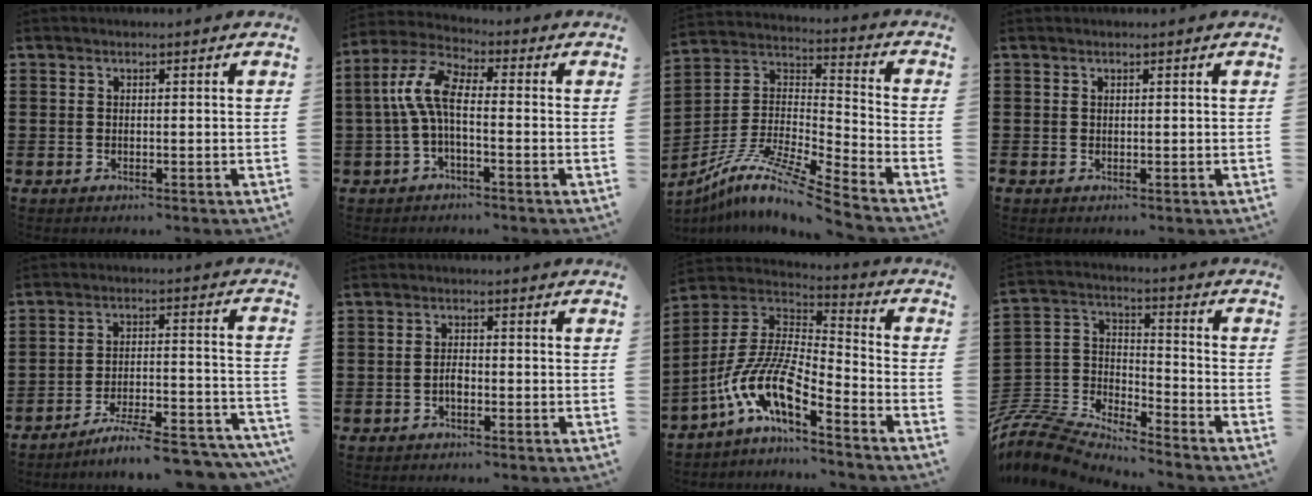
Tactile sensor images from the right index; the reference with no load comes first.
{"total": 6.9, "force": [-0.8, 2.6, 6.4], "torque": [-0.155, -0.007, -0.023]}
{"total": 9.8, "force": [-7.8, 0.3, 5.9], "torque": [-0.121, -0.008, -0.163]}
{"total": 0.0}
{"total": 7.2, "force": [-6.5, 0.3, 3.0], "torque": [-0.040, 0.005, -0.123]}
{"total": 1.9, "force": [-0.9, 0.8, 1.5], "torque": [-0.030, 0.002, -0.018]}
{"total": 11.1, "force": [-7.2, 3.3, 7.7], "torque": [-0.179, -0.008, -0.148]}
{"total": 7.3, "force": [-7.0, 1.7, 1.1], "torque": [-0.060, -0.011, -0.151]}